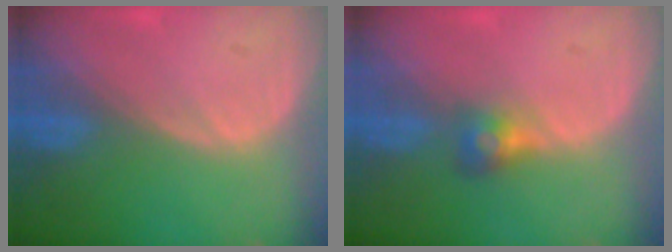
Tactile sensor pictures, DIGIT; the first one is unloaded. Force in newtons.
{"total": 2.8, "press": 2.7, "slide": 0.9}